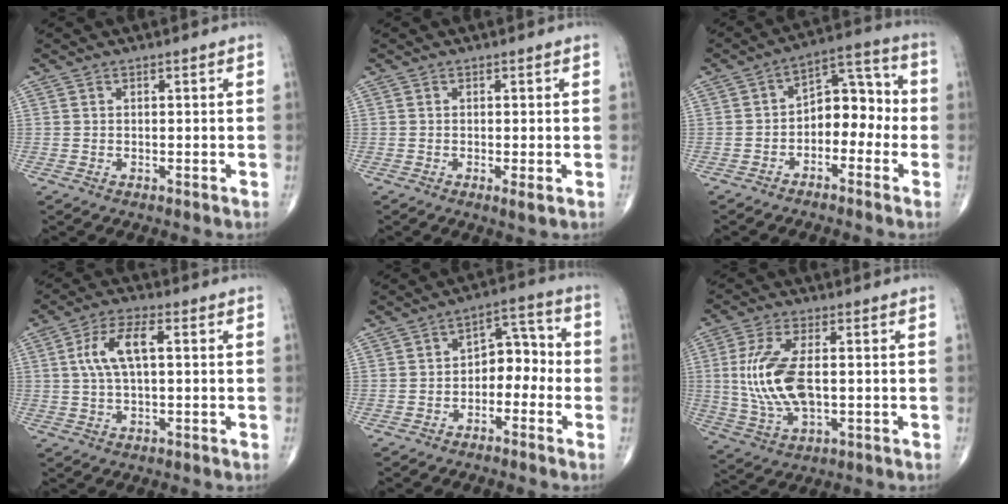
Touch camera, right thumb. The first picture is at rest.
{"total": 1.5, "force": [-0.3, 0.2, 1.5], "torque": [-0.031, -0.008, -0.008]}
{"total": 8.7, "force": [-2.3, 5.9, 6.1], "torque": [-0.049, 0.047, -0.050]}
{"total": 8.1, "force": [1.4, 3.3, 7.2], "torque": [-0.150, 0.018, 0.024]}
{"total": 7.5, "force": [-2.1, 5.0, 5.1], "torque": [-0.038, 0.044, -0.046]}
{"total": 12.4, "force": [0.4, 6.0, 10.9], "torque": [-0.234, -0.003, 0.011]}